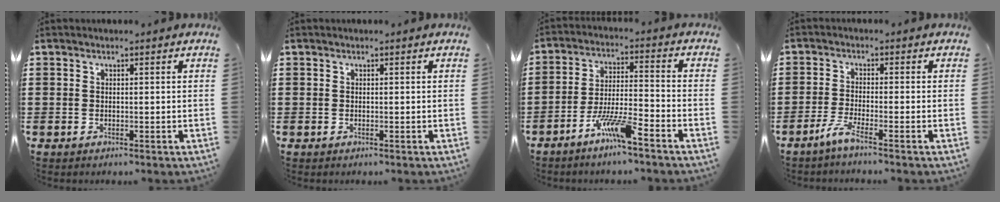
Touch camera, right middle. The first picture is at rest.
{"total": 0.0}
{"total": 7.5, "force": [-5.4, 0.6, 5.2], "torque": [-0.116, -0.008, -0.108]}
{"total": 3.4, "force": [-2.3, 0.0, 2.5], "torque": [-0.055, -0.008, -0.047]}